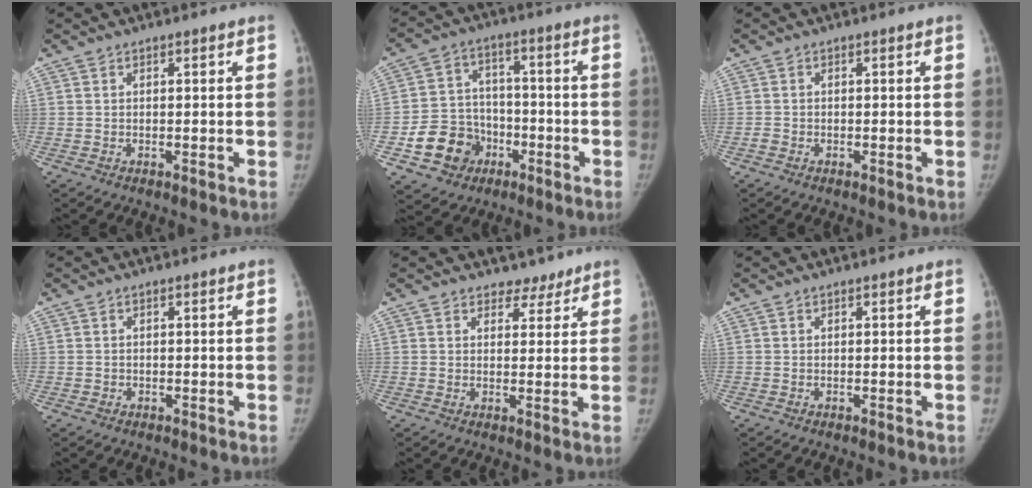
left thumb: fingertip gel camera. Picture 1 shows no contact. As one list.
[{"total": 11.4, "force": [-4.7, 9.7, 3.8], "torque": [-0.034, 0.037, -0.073]}, {"total": 0.7, "force": [-0.5, 0.5, 0.2], "torque": [-0.006, 0.000, -0.015]}, {"total": 0.7, "force": [-0.2, 0.7, 0.1], "torque": [0.001, 0.004, -0.003]}, {"total": 3.4, "force": [2.7, 1.9, 0.2], "torque": [0.023, -0.017, 0.035]}, {"total": 0.0}]